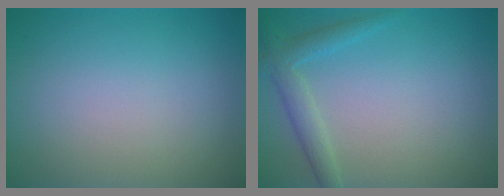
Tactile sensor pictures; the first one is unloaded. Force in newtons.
{"total": 2.4, "press": 2.4, "slide": 0.2}